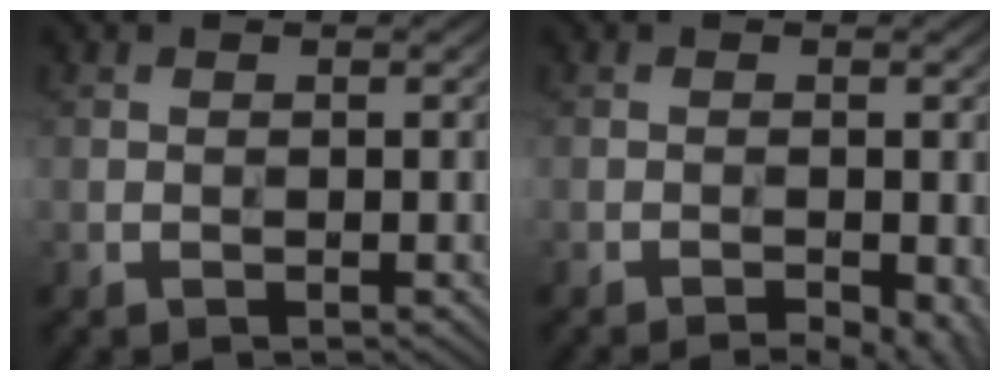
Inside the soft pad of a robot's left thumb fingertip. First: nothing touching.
{"total": 4.1, "force": [-2.5, 1.5, 3.0], "torque": [-0.046, -0.007, -0.023]}